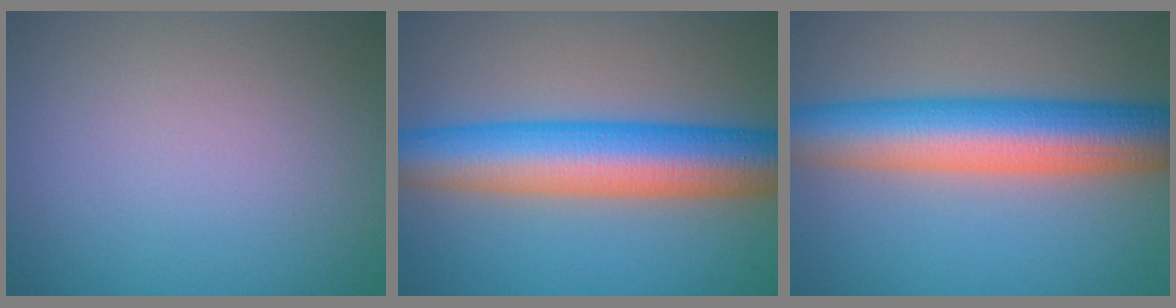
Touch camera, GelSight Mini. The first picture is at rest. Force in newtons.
{"total": 9.8, "press": 9.8, "slide": 0.1}
{"total": 9.4, "press": 9.3, "slide": 0.2}